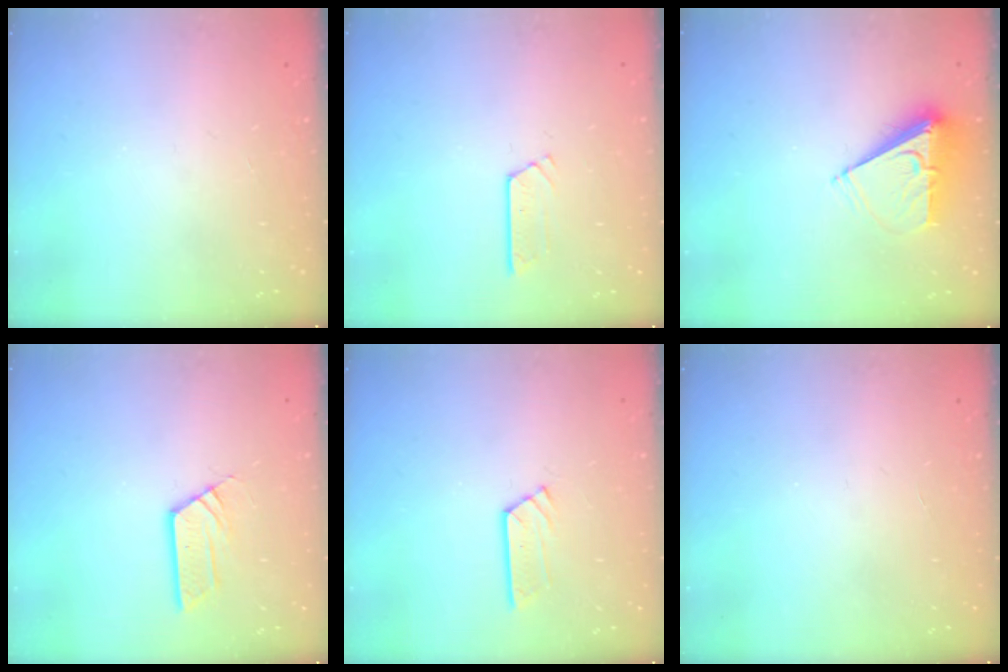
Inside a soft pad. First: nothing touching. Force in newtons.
{"total": 2.7, "press": 2.7, "slide": 0.2}
{"total": 7.1, "press": 7.0, "slide": 0.7}
{"total": 5.5, "press": 5.5, "slide": 0.3}
{"total": 3.5, "press": 3.5, "slide": 0.1}
{"total": 0.0}